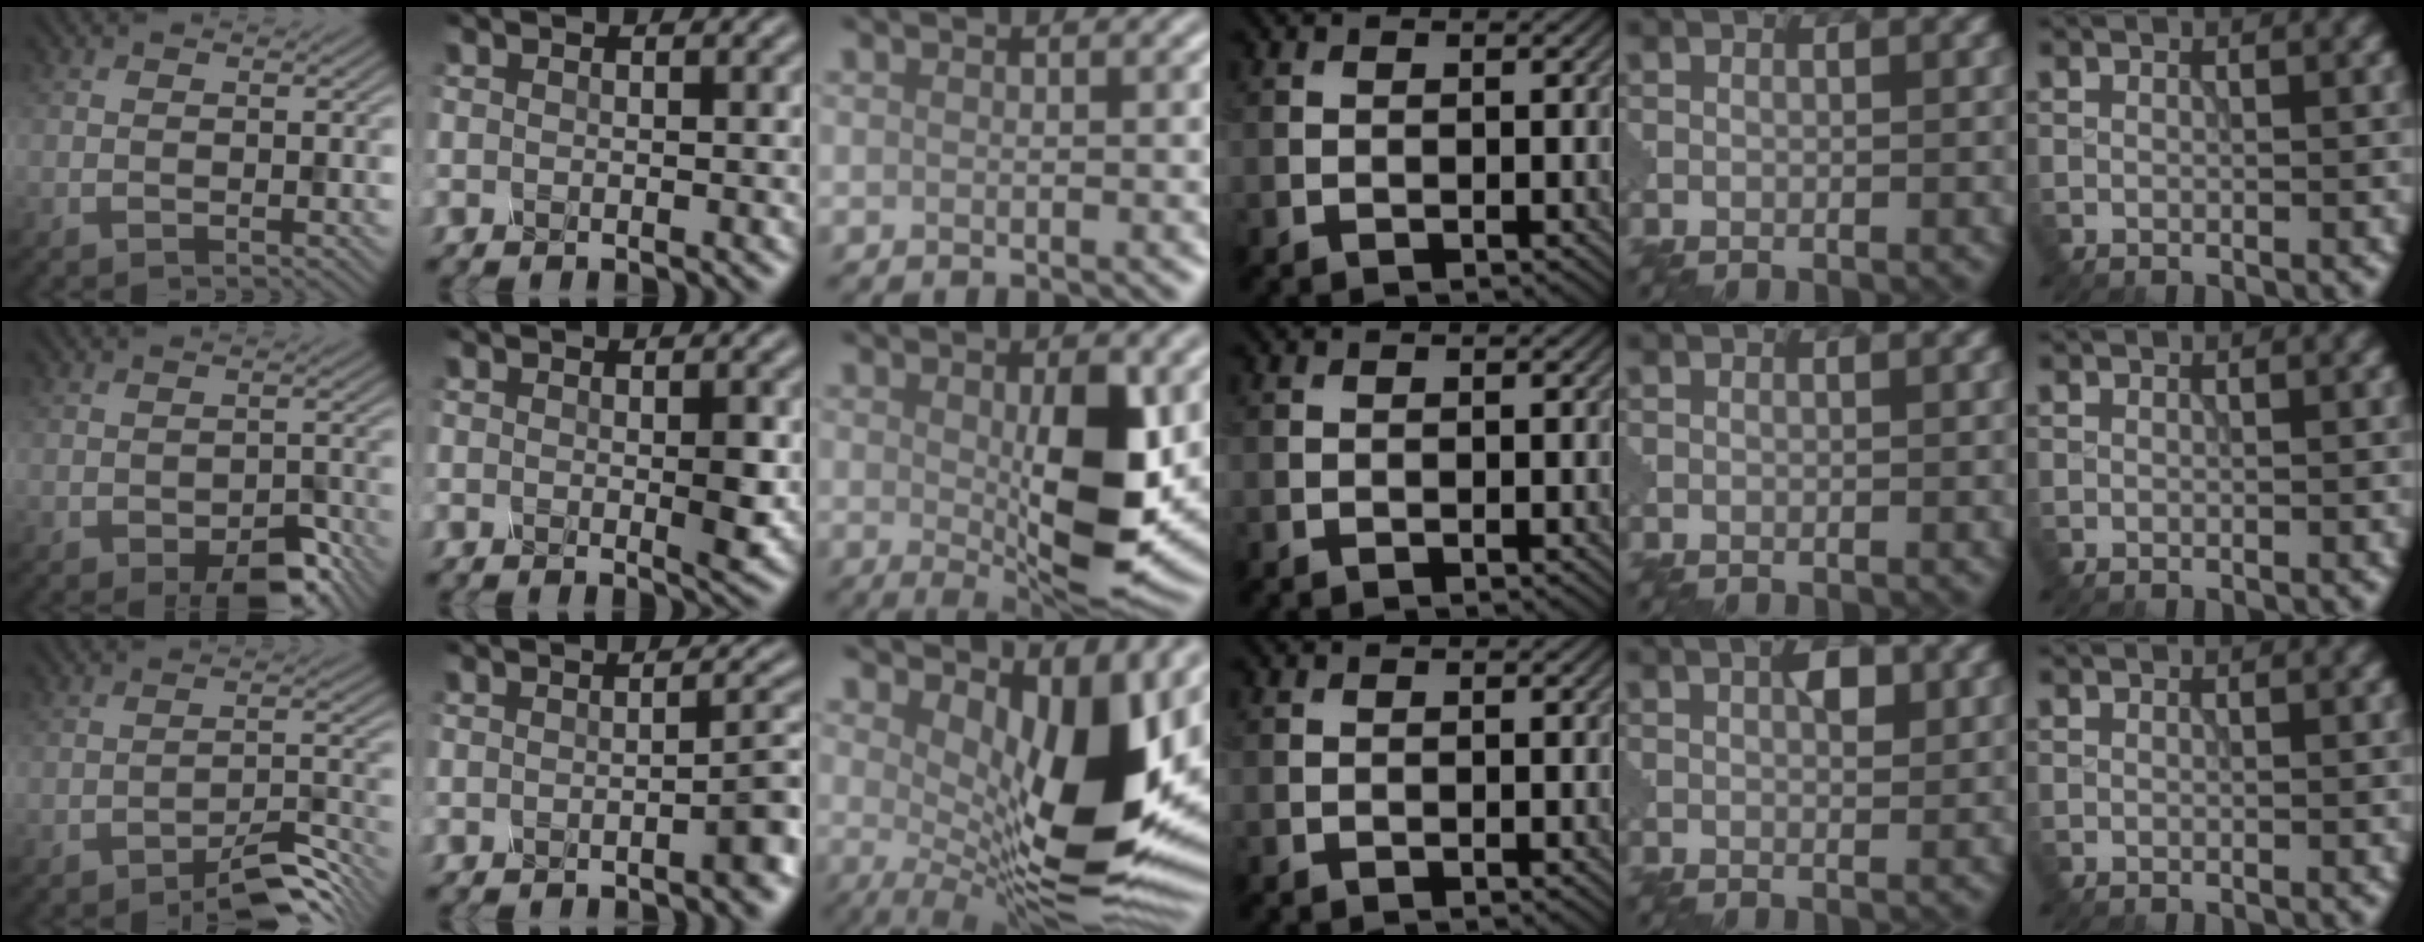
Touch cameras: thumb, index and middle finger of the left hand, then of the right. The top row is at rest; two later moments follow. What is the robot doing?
{"motion": "press", "object": "mechanical pencil"}